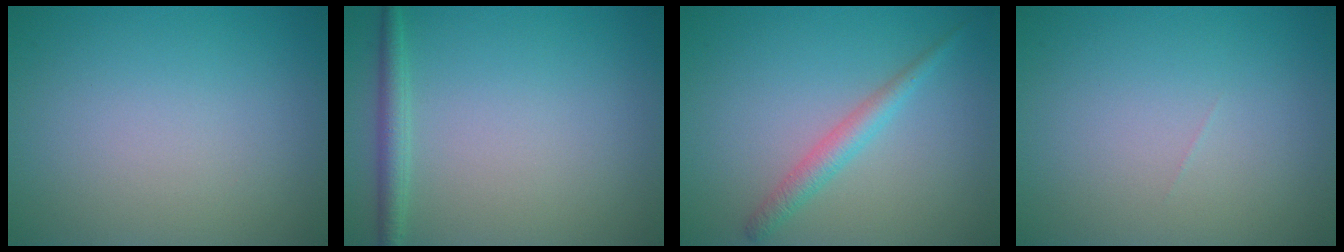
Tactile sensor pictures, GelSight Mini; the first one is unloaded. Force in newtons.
{"total": 1.9, "press": 1.9, "slide": 0.1}
{"total": 2.1, "press": 2.1, "slide": 0.1}
{"total": 0.0}